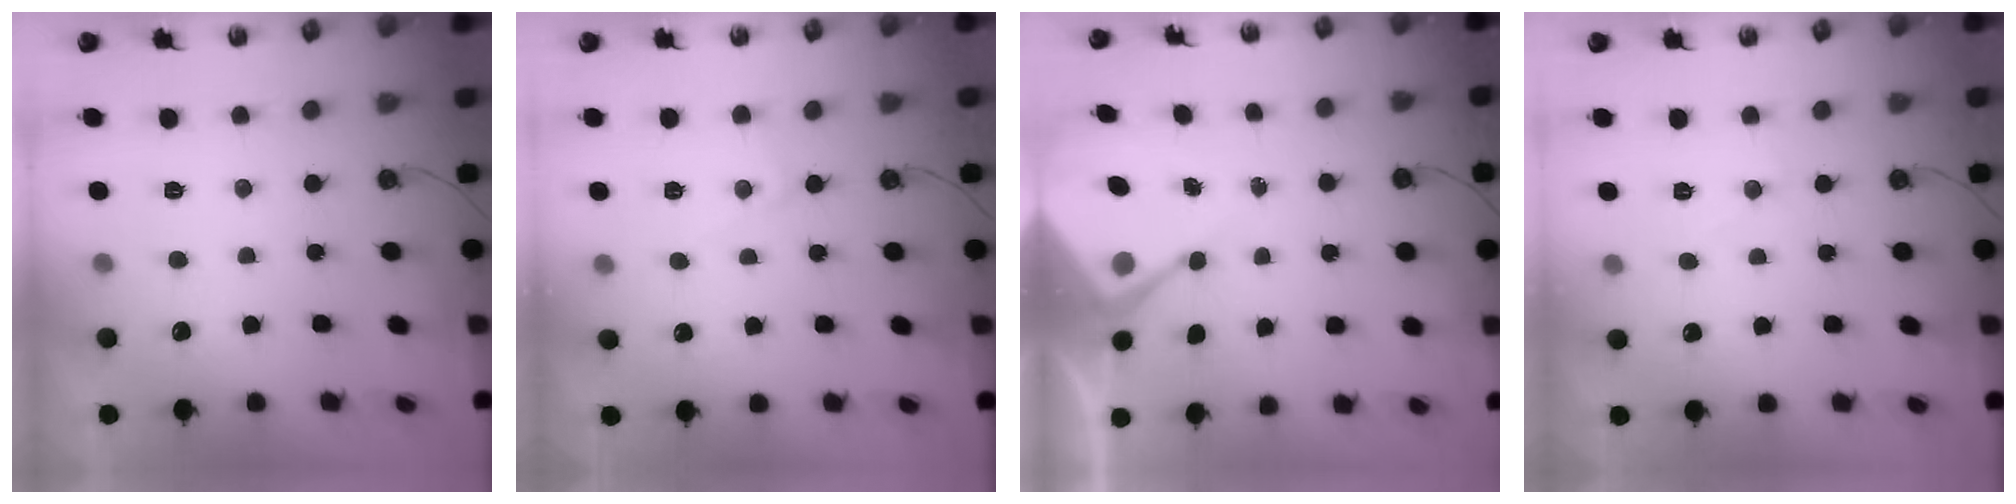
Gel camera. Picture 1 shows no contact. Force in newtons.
{"total": 5.3, "press": 5.2, "slide": 0.7}
{"total": 6.6, "press": 6.5, "slide": 0.7}
{"total": 5.6, "press": 5.5, "slide": 0.6}